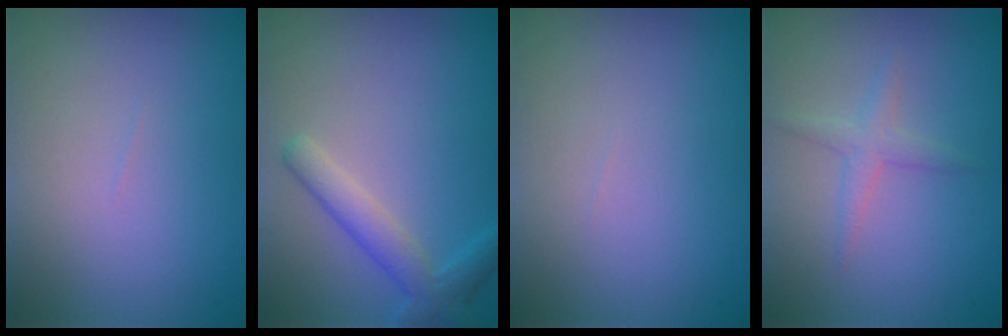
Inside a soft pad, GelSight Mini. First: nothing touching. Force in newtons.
{"total": 2.1, "press": 2.1, "slide": 0.3}
{"total": 0.0}
{"total": 1.5, "press": 1.5, "slide": 0.1}